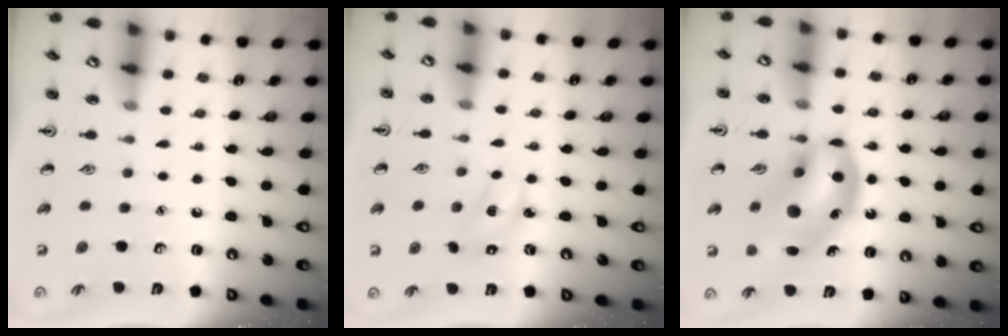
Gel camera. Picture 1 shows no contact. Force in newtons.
{"total": 2.1, "press": 2.0, "slide": 0.7}
{"total": 16.5, "press": 16.1, "slide": 3.7}